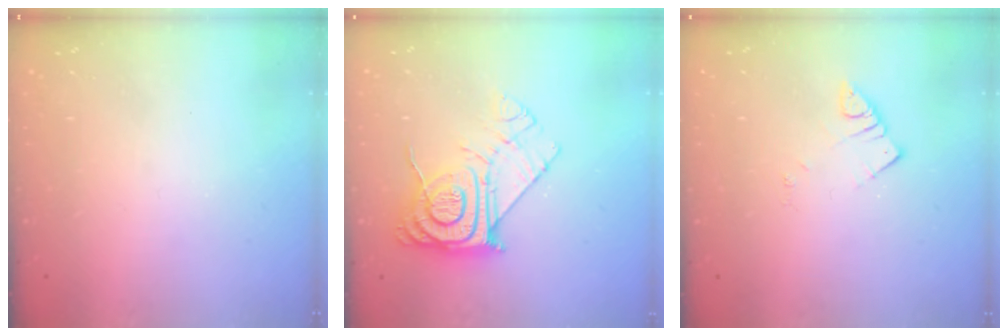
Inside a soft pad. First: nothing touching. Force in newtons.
{"total": 15.1, "press": 15.0, "slide": 1.6}
{"total": 2.6, "press": 2.6, "slide": 0.1}